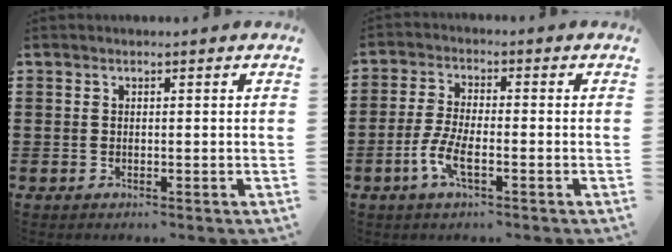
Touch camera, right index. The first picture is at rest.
{"total": 5.2, "force": [-2.2, 1.5, 4.5], "torque": [-0.110, -0.012, -0.048]}